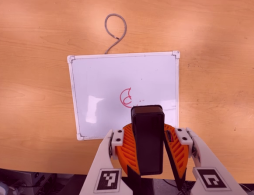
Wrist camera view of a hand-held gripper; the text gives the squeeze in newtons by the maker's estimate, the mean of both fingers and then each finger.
{"total": 10.5, "left": 11.1, "right": 10.0}